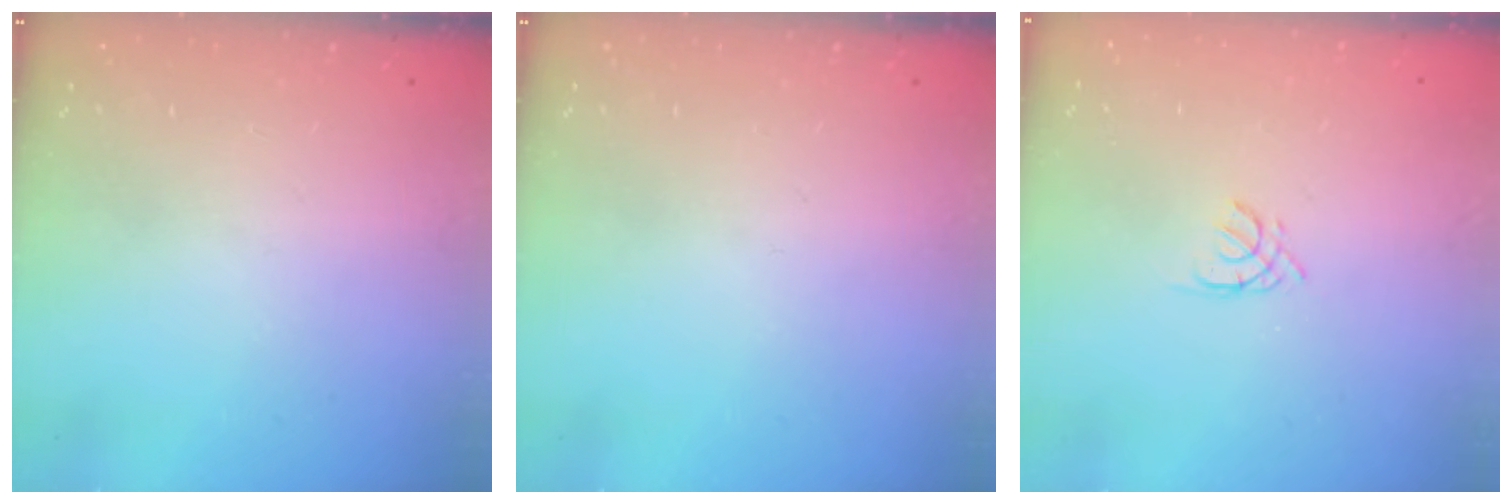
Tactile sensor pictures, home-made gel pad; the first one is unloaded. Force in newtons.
{"total": 0.0}
{"total": 1.7, "press": 1.7, "slide": 0.3}